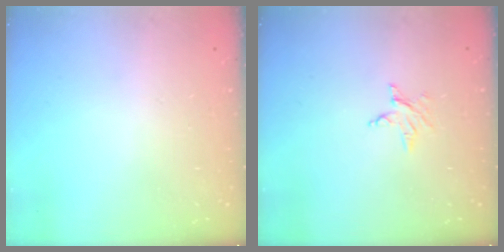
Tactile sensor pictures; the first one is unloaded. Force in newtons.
{"total": 2.4, "press": 2.4, "slide": 0.3}